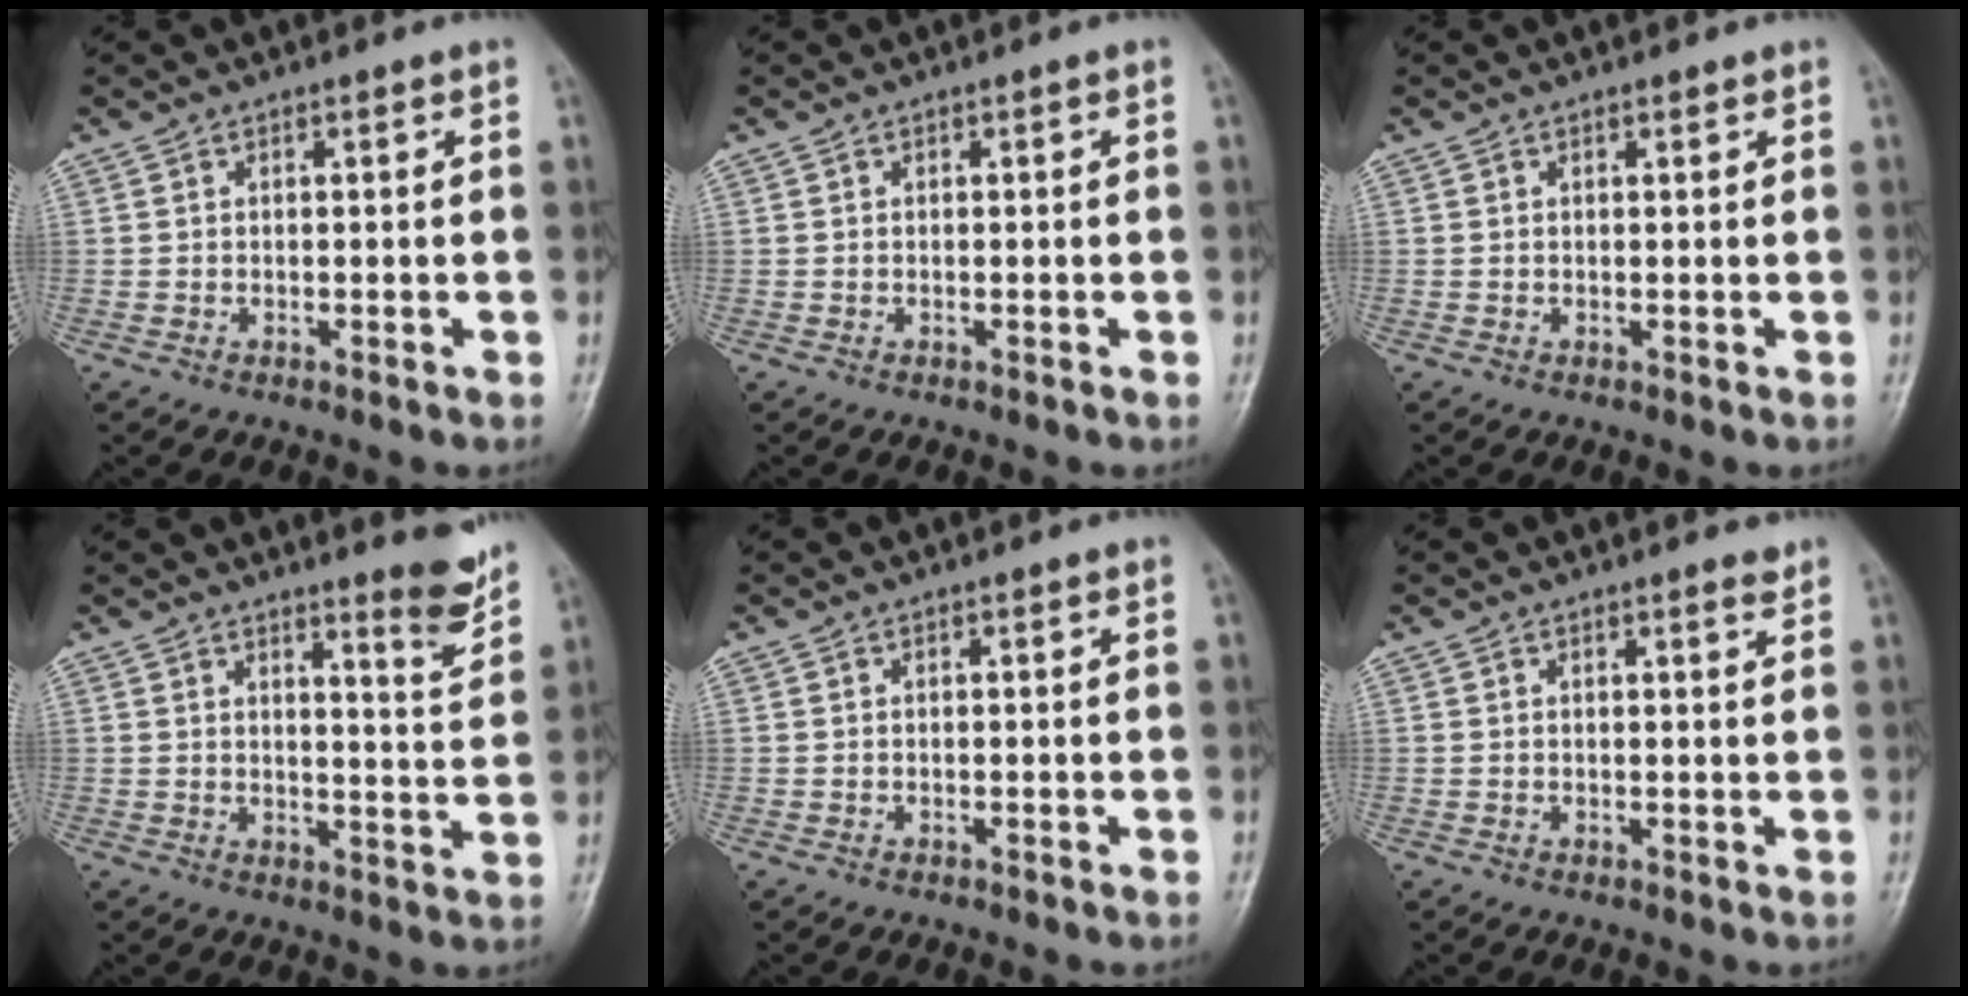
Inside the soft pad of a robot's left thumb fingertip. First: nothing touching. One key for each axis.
{"total": 0.0}
{"total": 0.6, "fx": 0.5, "fy": 0.2, "fz": 0.3, "tx": -0.008, "ty": -0.003, "tz": 0.006}
{"total": 6.4, "fx": 5.0, "fy": 0.6, "fz": 3.8, "tx": -0.039, "ty": -0.046, "tz": 0.071}
{"total": 0.0}
{"total": 1.6, "fx": 1.3, "fy": 0.3, "fz": 0.9, "tx": -0.009, "ty": -0.008, "tz": 0.017}